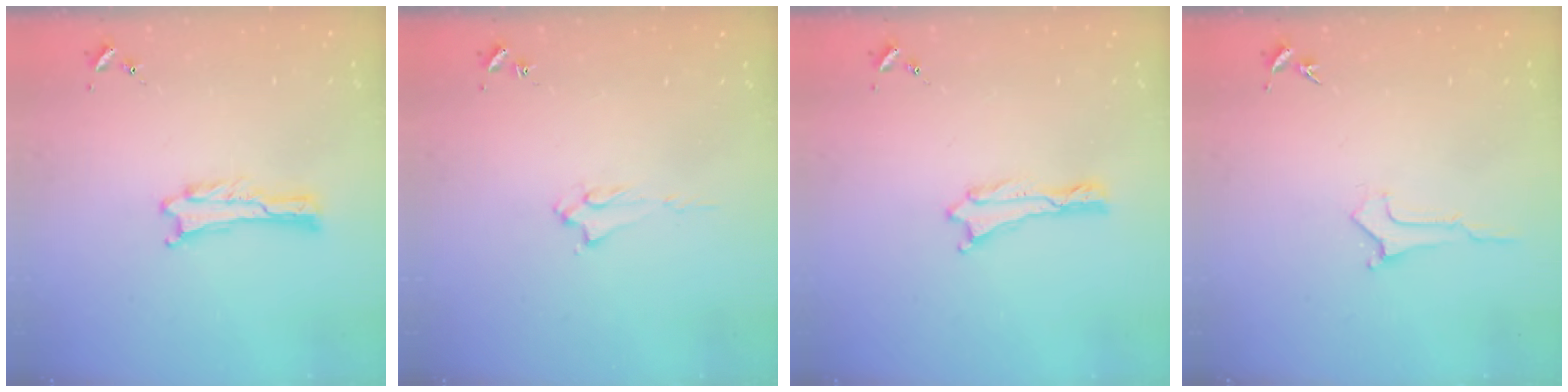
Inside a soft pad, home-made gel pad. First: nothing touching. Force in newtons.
{"total": 1.9, "press": 1.8, "slide": 0.4}
{"total": 0.0}
{"total": 0.0}